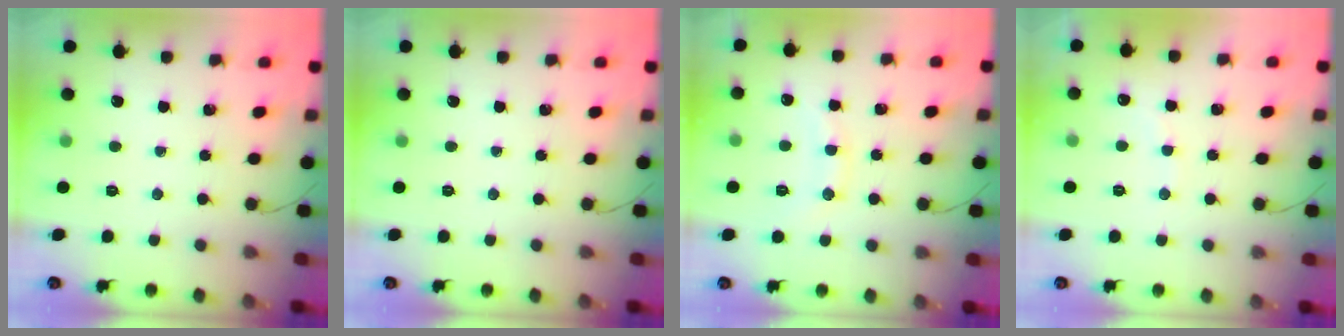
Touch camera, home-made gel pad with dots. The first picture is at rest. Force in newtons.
{"total": 0.0}
{"total": 8.8, "press": 8.7, "slide": 1.2}
{"total": 5.8, "press": 5.7, "slide": 1.1}